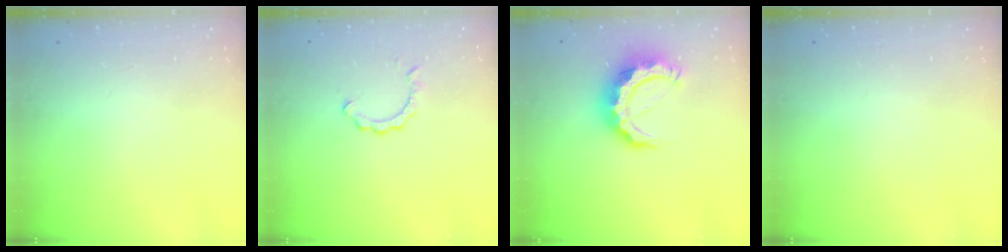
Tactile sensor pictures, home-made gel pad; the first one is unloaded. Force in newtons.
{"total": 2.7, "press": 2.7, "slide": 0.2}
{"total": 11.8, "press": 11.7, "slide": 1.2}
{"total": 0.0}